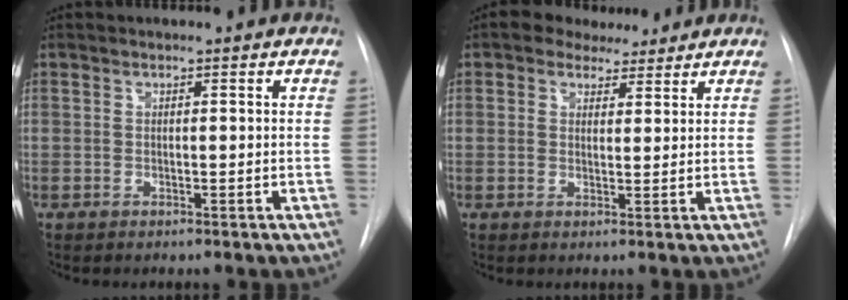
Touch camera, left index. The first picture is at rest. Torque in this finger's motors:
{"motor_torque": [0.45, -0.39, 0.00, 0.02]}